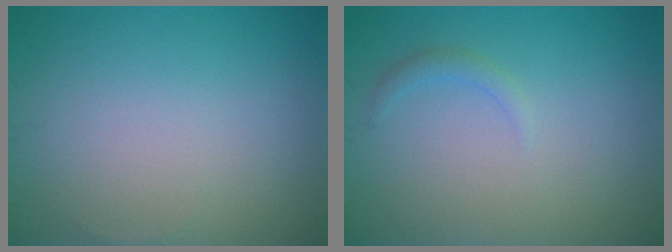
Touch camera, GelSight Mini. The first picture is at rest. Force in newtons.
{"total": 1.0, "press": 1.0, "slide": 0.0}